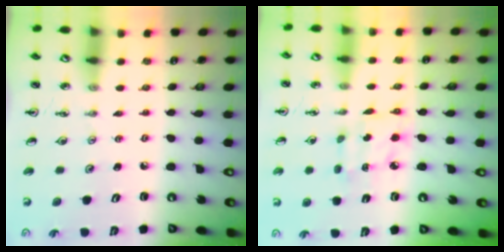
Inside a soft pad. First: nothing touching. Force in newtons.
{"total": 5.8, "press": 5.8, "slide": 0.2}